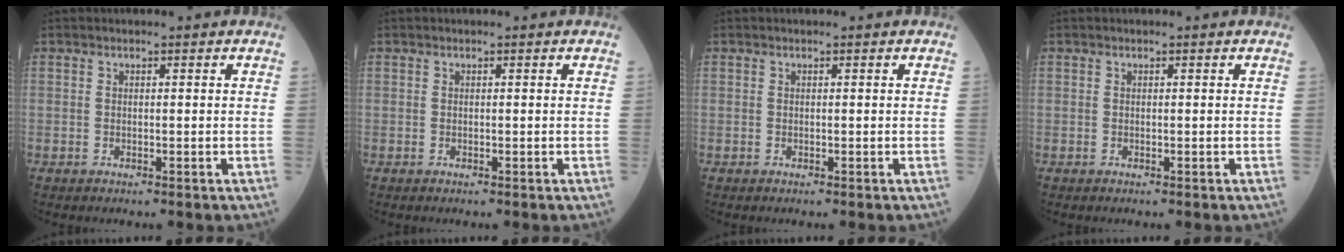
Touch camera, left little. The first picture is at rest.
{"total": 0.0}
{"total": 0.0}
{"total": 0.0}